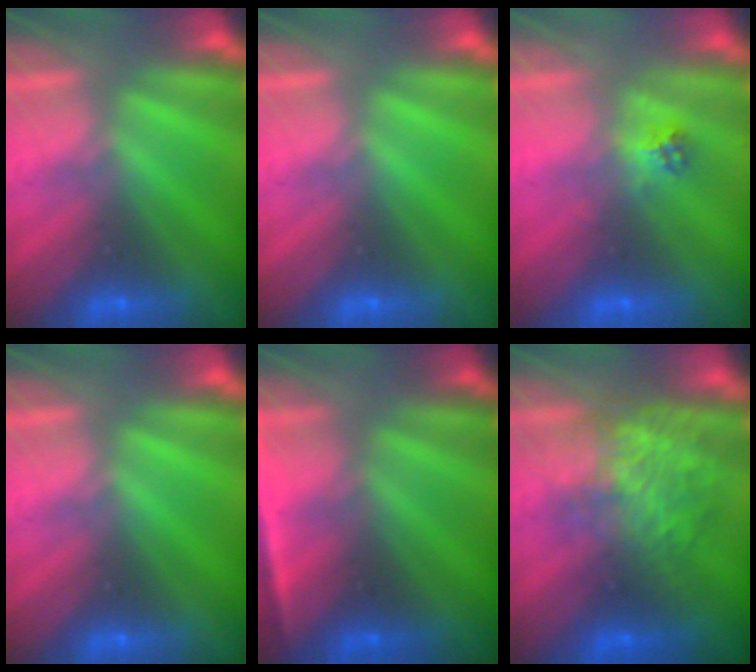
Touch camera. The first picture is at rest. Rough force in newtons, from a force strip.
{"total": 0.0}
{"total": 2.1}
{"total": 0.0}
{"total": 4.6}
{"total": 7.5}